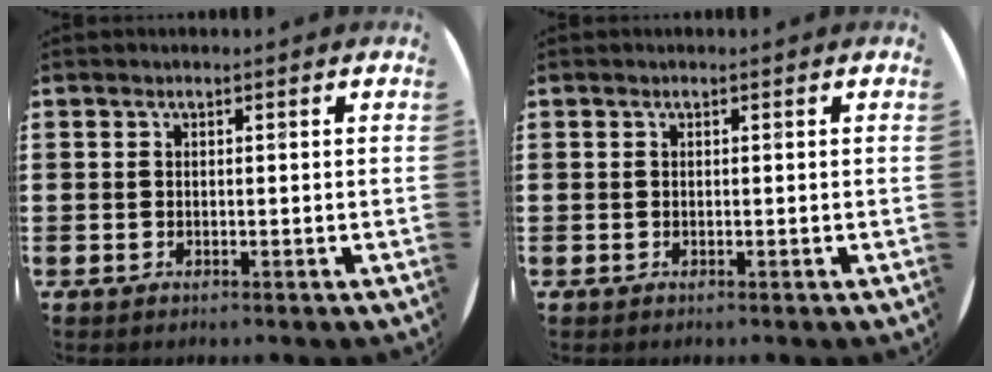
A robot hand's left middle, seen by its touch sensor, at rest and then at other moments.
{"total": 0.0}